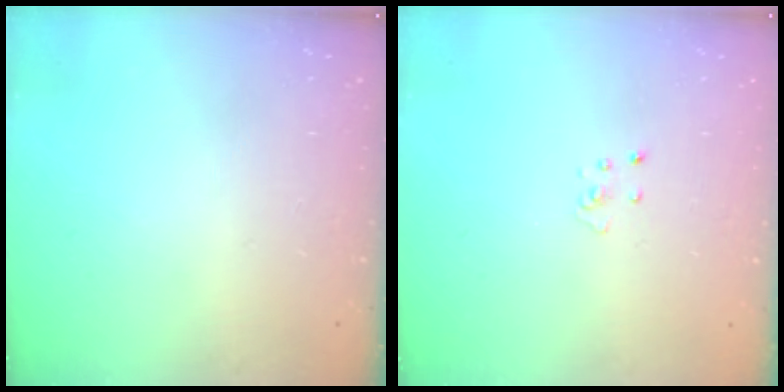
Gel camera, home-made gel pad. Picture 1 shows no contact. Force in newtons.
{"total": 2.3, "press": 2.3, "slide": 0.2}